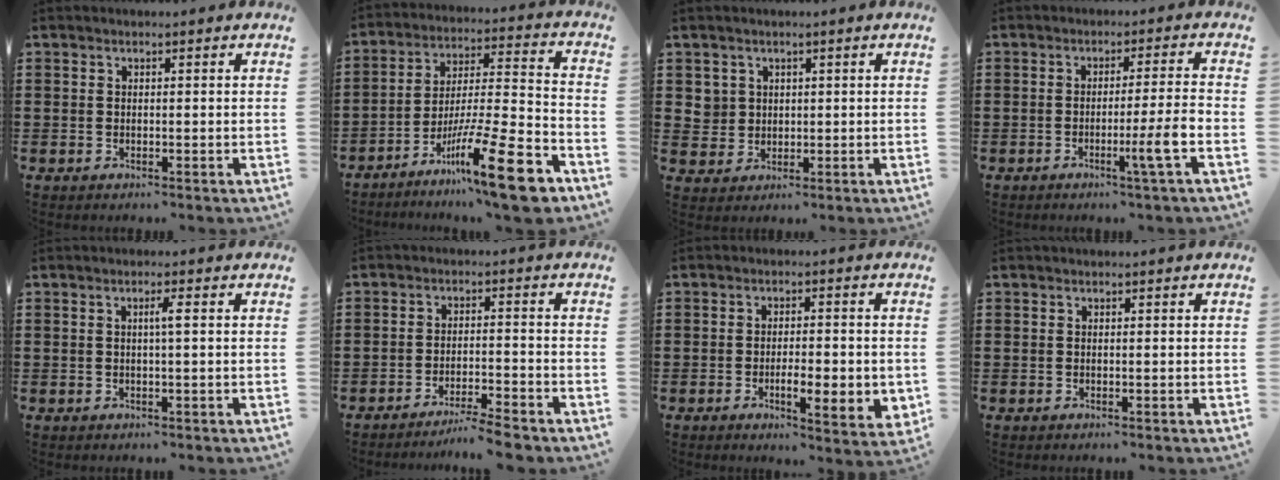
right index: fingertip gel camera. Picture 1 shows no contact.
{"total": 17.0, "force": [-11.2, 1.5, 12.8], "torque": [-0.201, 0.037, -0.190]}
{"total": 3.1, "force": [1.2, 2.8, 0.4], "torque": [-0.023, 0.010, 0.023]}
{"total": 6.0, "force": [-2.2, -0.9, 5.6], "torque": [-0.089, -0.013, -0.039]}
{"total": 1.7, "force": [0.1, -0.2, 1.7], "torque": [-0.031, -0.002, -0.001]}
{"total": 4.3, "force": [-4.0, -0.4, 1.3], "torque": [-0.025, -0.005, -0.081]}
{"total": 6.0, "force": [-1.5, 1.9, 5.5], "torque": [-0.084, -0.002, -0.026]}
{"total": 0.0}